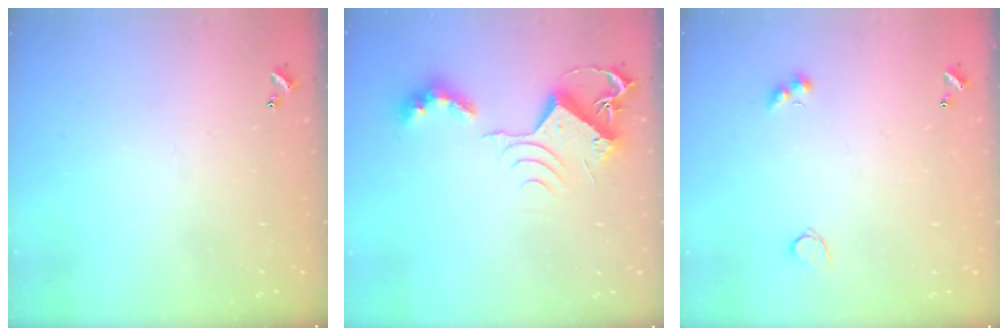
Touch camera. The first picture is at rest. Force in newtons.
{"total": 11.2, "press": 11.2, "slide": 0.4}
{"total": 2.8, "press": 2.6, "slide": 0.9}